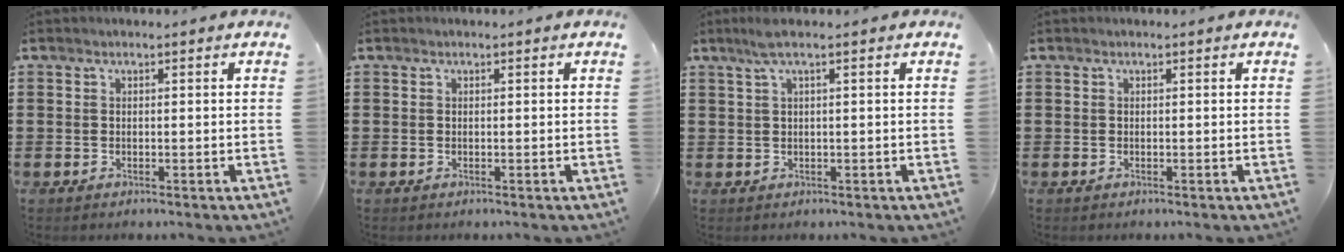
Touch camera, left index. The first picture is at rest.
{"total": 0.0}
{"total": 2.1, "force": [0.8, -0.1, 2.0], "torque": [-0.046, -0.004, 0.012]}
{"total": 0.0}